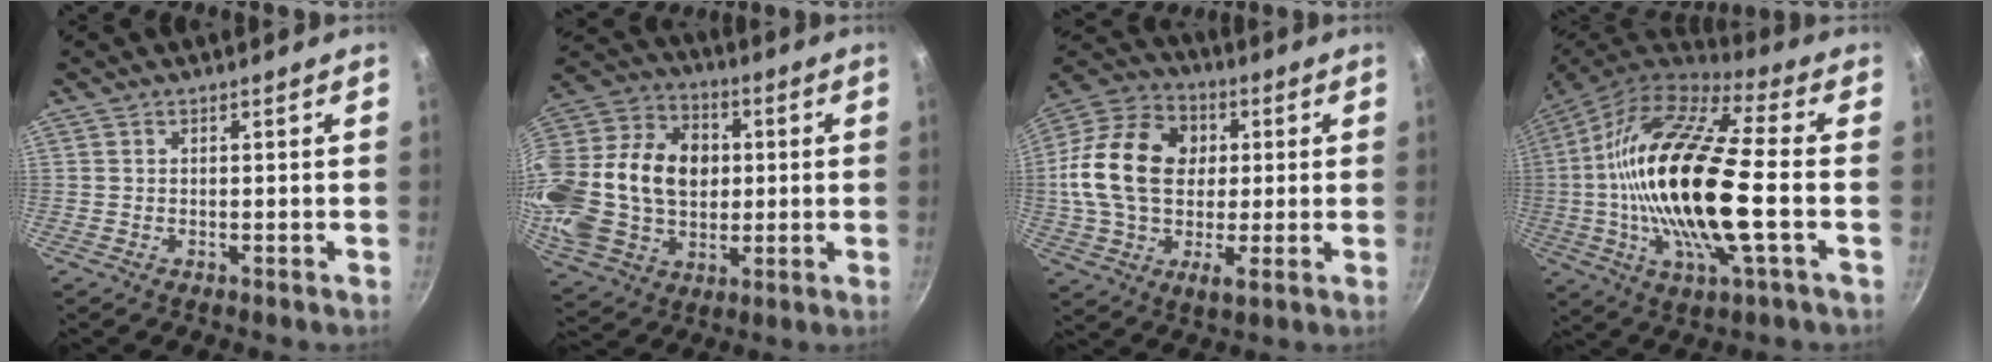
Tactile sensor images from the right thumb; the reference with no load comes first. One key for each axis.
{"total": 28.3, "fx": 2.1, "fy": 21.1, "fz": 18.7, "tx": -0.372, "ty": 0.027, "tz": 0.040}
{"total": 20.4, "fx": 2.4, "fy": 14.4, "fz": 14.3, "tx": -0.243, "ty": 0.018, "tz": 0.022}
{"total": 25.4, "fx": -2.0, "fy": 8.0, "fz": 24.1, "tx": -0.469, "ty": 0.019, "tz": -0.052}